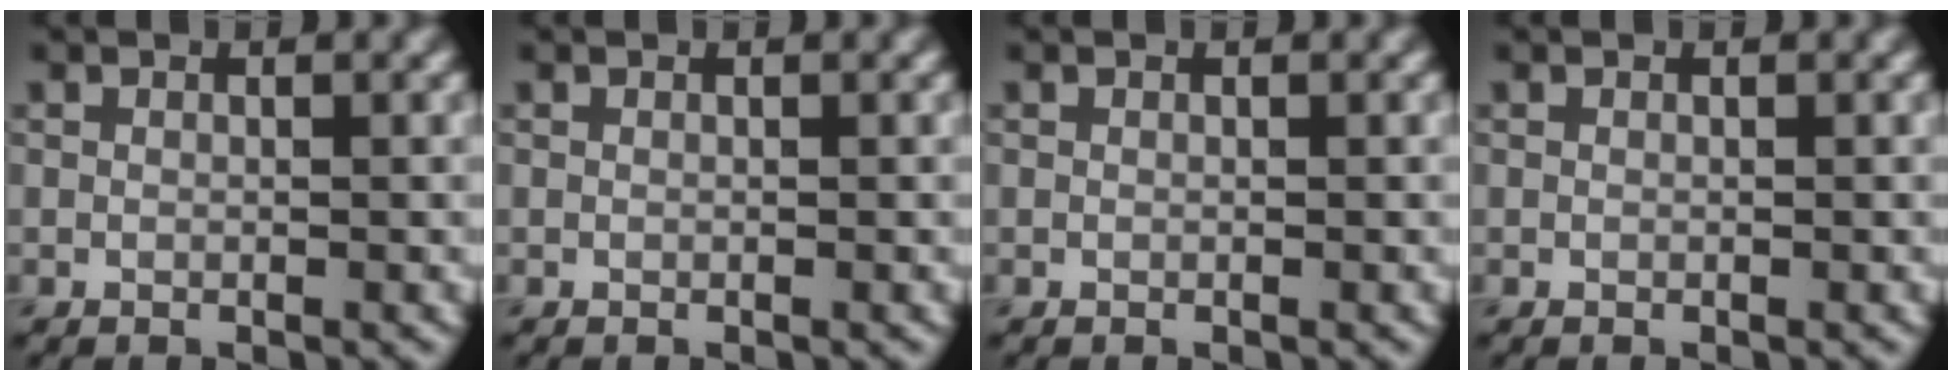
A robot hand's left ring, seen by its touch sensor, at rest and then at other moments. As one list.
[{"total": 0.0}, {"total": 0.0}, {"total": 0.0}]